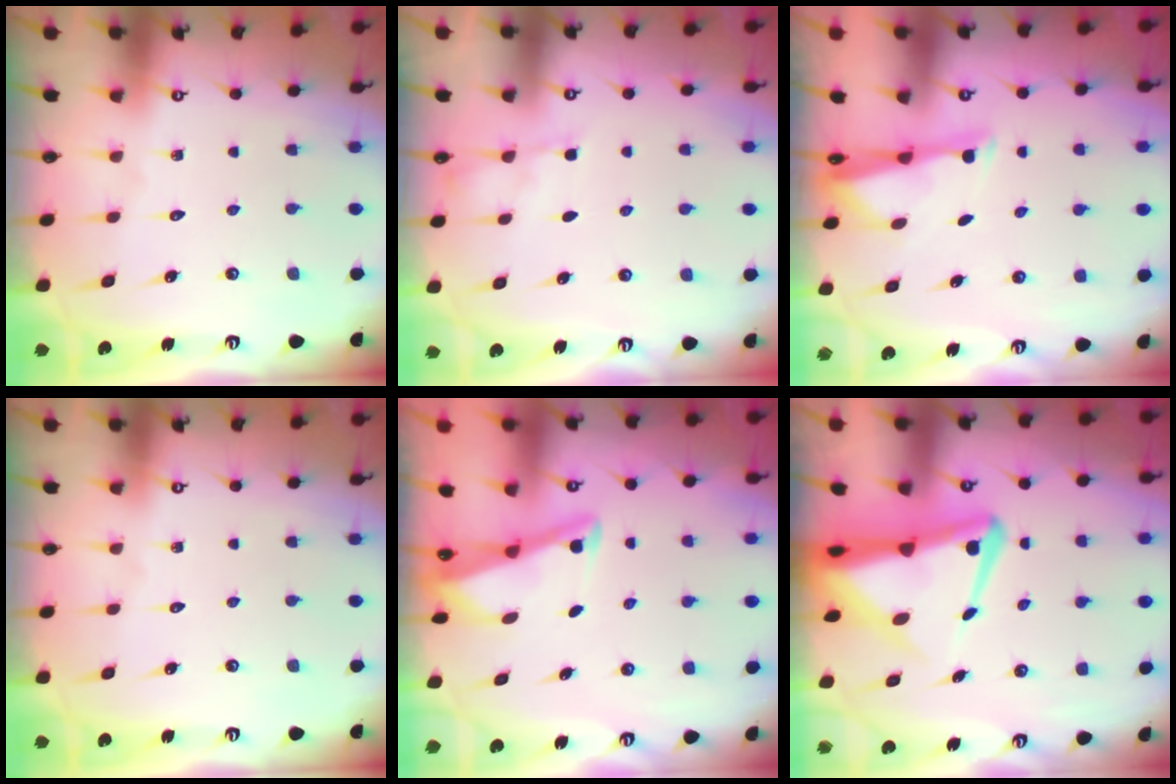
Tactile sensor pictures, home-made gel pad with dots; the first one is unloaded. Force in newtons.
{"total": 2.2, "press": 2.2, "slide": 0.3}
{"total": 3.0, "press": 2.9, "slide": 0.5}
{"total": 0.0}
{"total": 2.9, "press": 2.9, "slide": 0.4}
{"total": 7.3, "press": 7.2, "slide": 1.2}